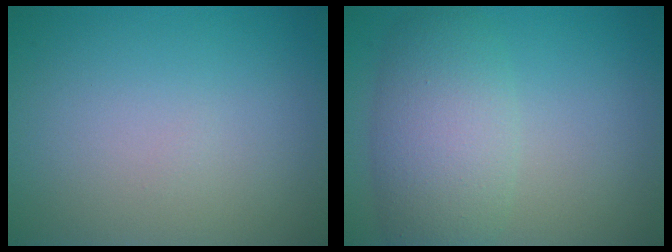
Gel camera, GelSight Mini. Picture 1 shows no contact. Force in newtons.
{"total": 5.5, "press": 5.5, "slide": 0.4}